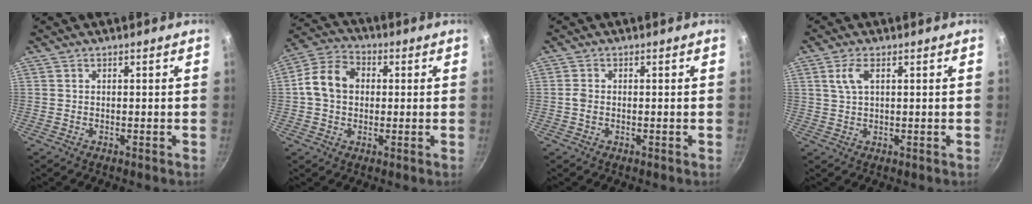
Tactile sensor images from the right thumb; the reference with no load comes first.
{"total": 10.0, "force": [0.8, 7.8, 6.2], "torque": [-0.090, 0.021, -0.005]}
{"total": 1.6, "force": [-0.3, 1.2, 1.0], "torque": [-0.022, 0.005, -0.008]}
{"total": 3.7, "force": [1.3, 1.6, 3.0], "torque": [-0.060, 0.002, 0.028]}